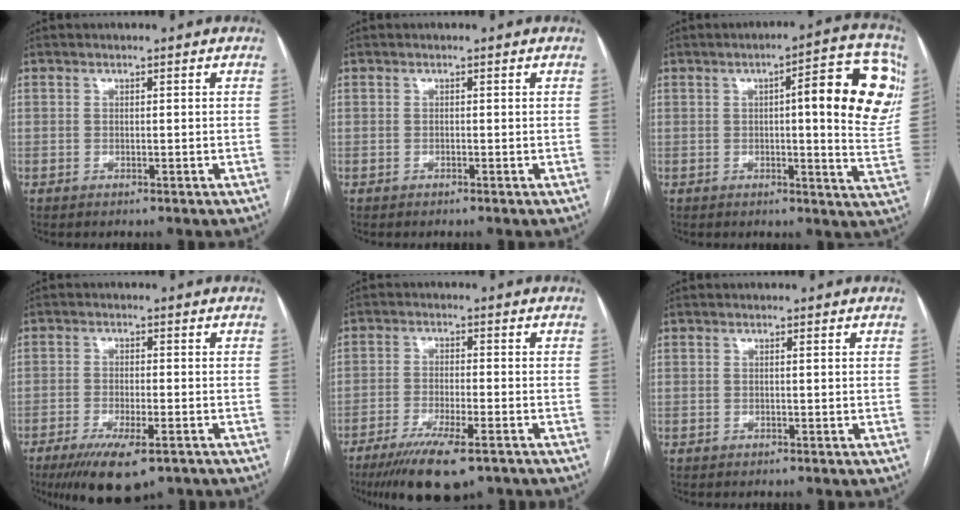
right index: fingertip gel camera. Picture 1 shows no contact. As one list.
[{"total": 0.0}, {"total": 15.5, "force": [4.2, 2.9, 14.7], "torque": [-0.159, 0.013, 0.039]}, {"total": 9.7, "force": [-6.5, 2.8, 6.7], "torque": [-0.108, -0.018, -0.101]}, {"total": 11.1, "force": [-7.8, 2.3, 7.5], "torque": [-0.122, -0.022, -0.122]}, {"total": 0.0}]